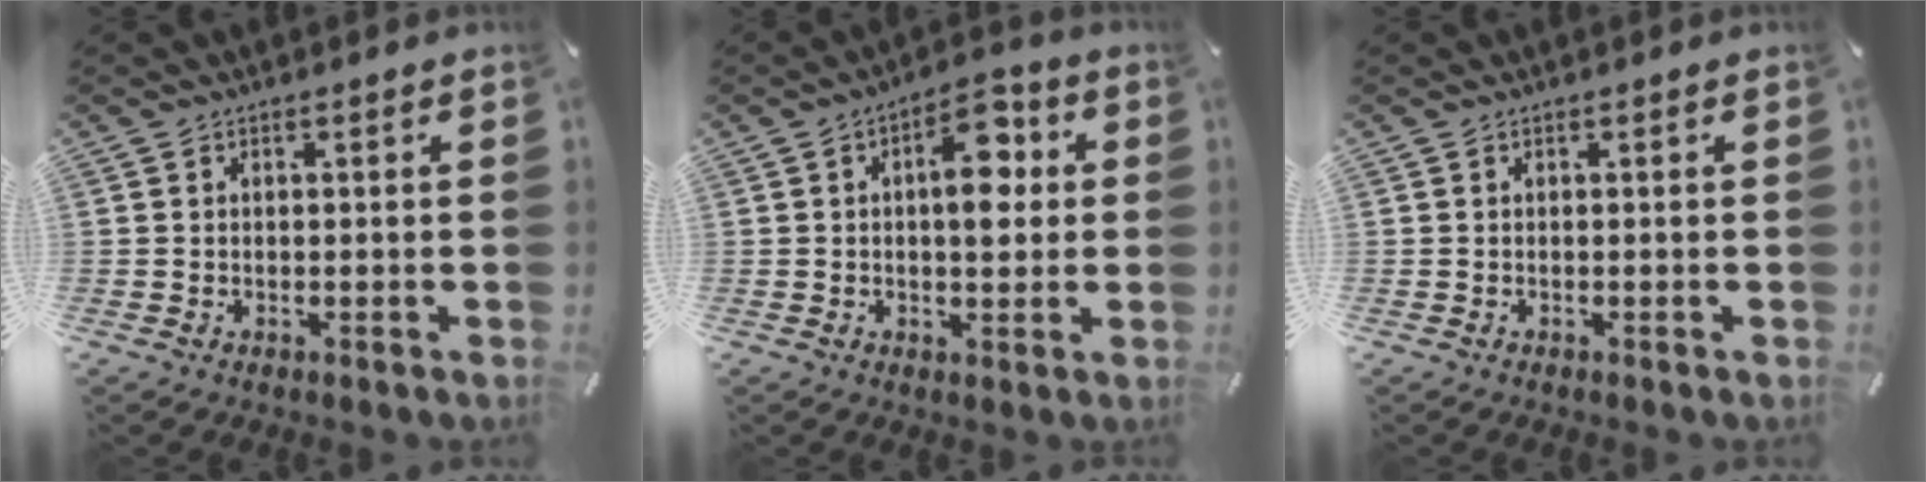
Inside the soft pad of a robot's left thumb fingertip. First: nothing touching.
{"total": 10.0, "force": [1.8, 5.3, 8.3], "torque": [-0.099, -0.005, 0.024]}
{"total": 0.0}